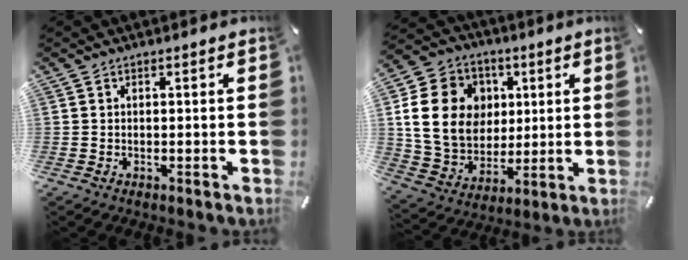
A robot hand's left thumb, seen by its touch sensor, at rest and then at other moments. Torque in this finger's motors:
{"motor_torque": [0.94, 0.86, 0.58, -0.14, 0.55]}